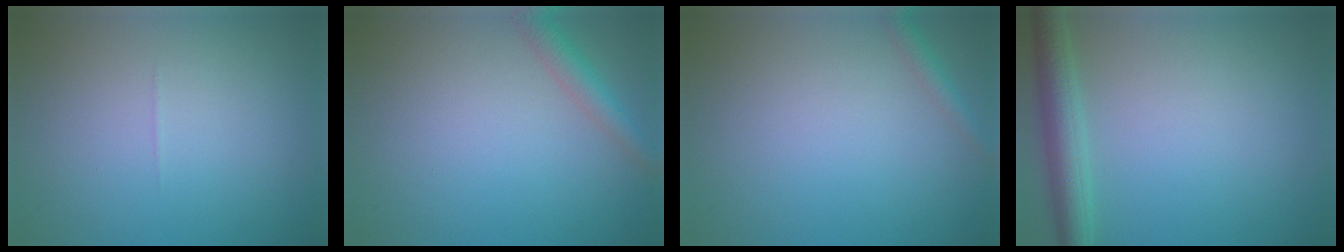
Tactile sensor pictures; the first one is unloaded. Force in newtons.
{"total": 2.3, "press": 2.3, "slide": 0.1}
{"total": 1.4, "press": 1.4, "slide": 0.1}
{"total": 3.5, "press": 3.5, "slide": 0.1}